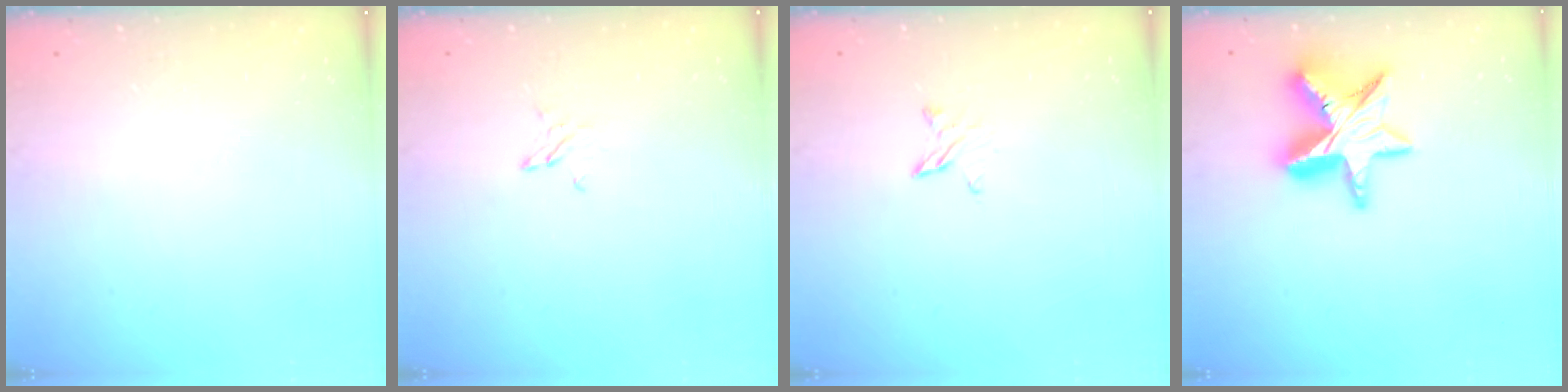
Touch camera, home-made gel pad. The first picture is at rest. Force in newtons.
{"total": 2.7, "press": 2.7, "slide": 0.3}
{"total": 3.4, "press": 3.4, "slide": 0.4}
{"total": 14.1, "press": 14.1, "slide": 1.4}